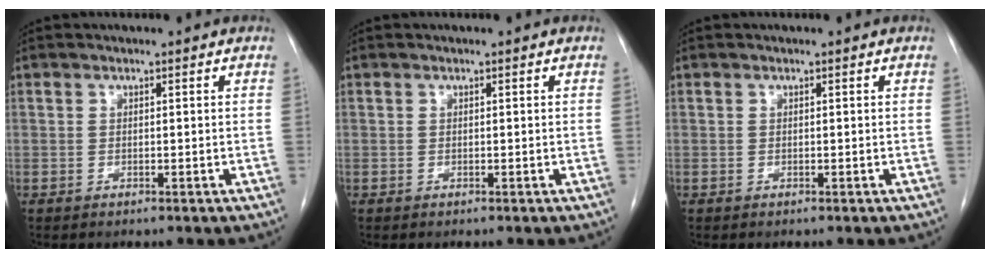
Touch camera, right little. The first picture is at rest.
{"total": 0.0}
{"total": 0.0}